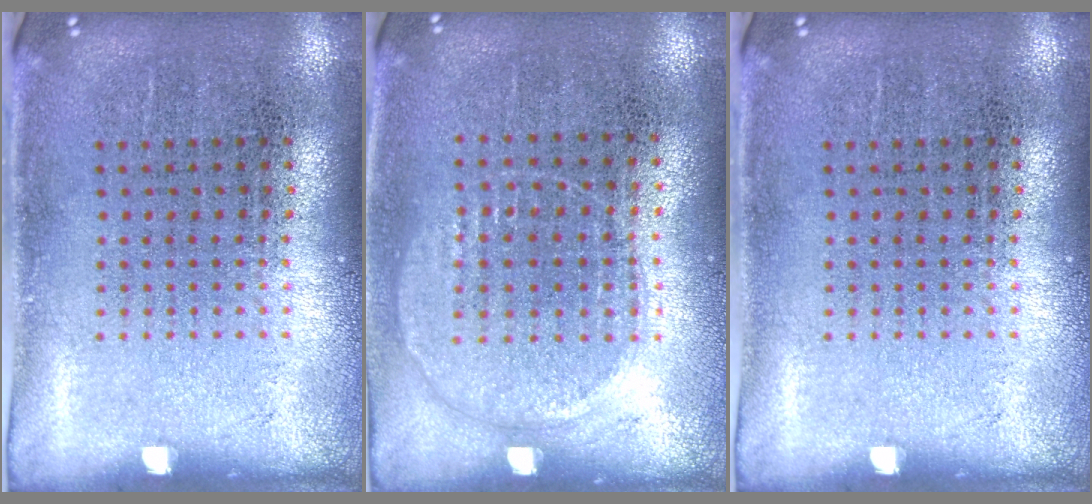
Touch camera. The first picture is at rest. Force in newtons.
{"total": 0.9, "press": 0.8, "slide": 0.4}
{"total": 0.0}